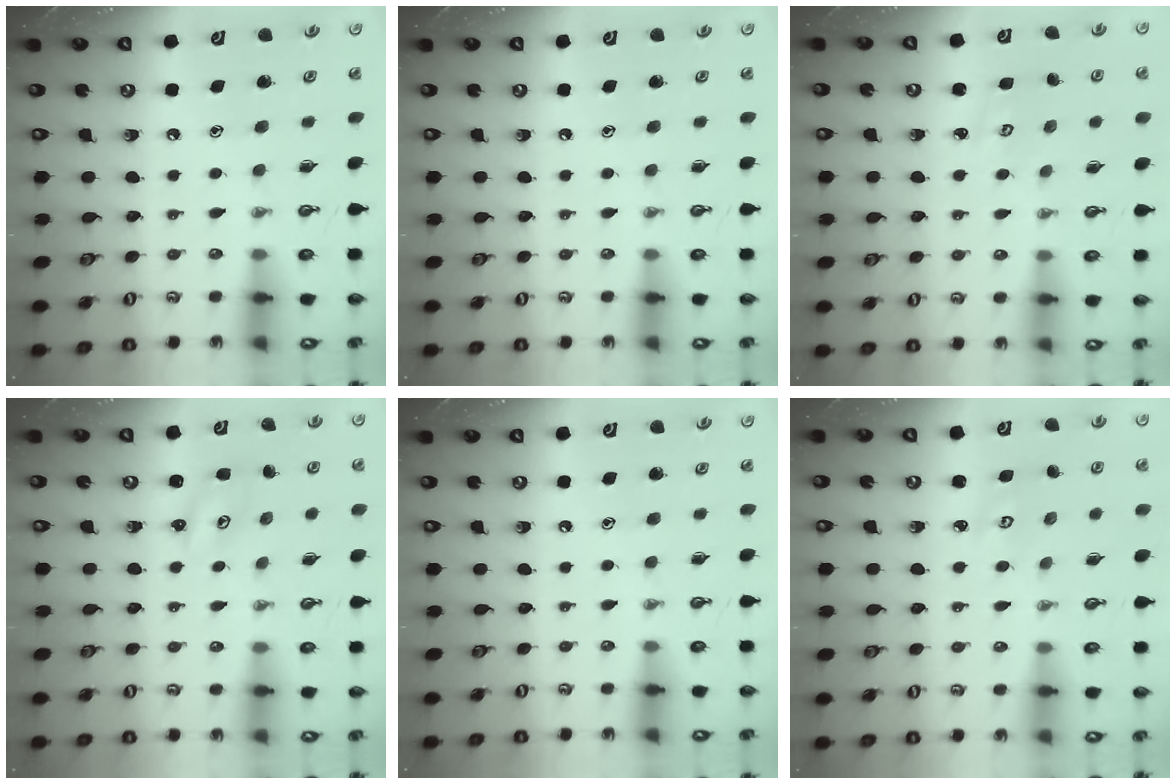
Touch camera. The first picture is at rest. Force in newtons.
{"total": 0.0}
{"total": 2.9, "press": 2.9, "slide": 0.3}
{"total": 1.8, "press": 1.8, "slide": 0.2}
{"total": 0.0}
{"total": 3.1, "press": 3.1, "slide": 0.4}